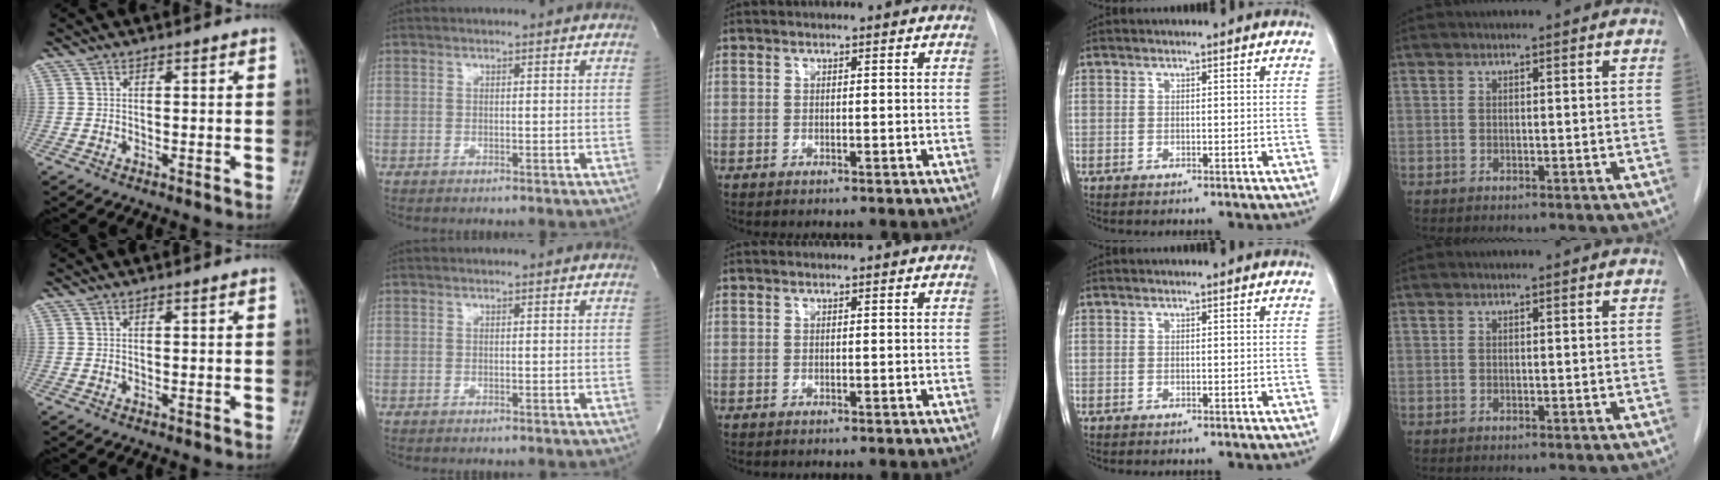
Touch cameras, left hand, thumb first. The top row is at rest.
{}